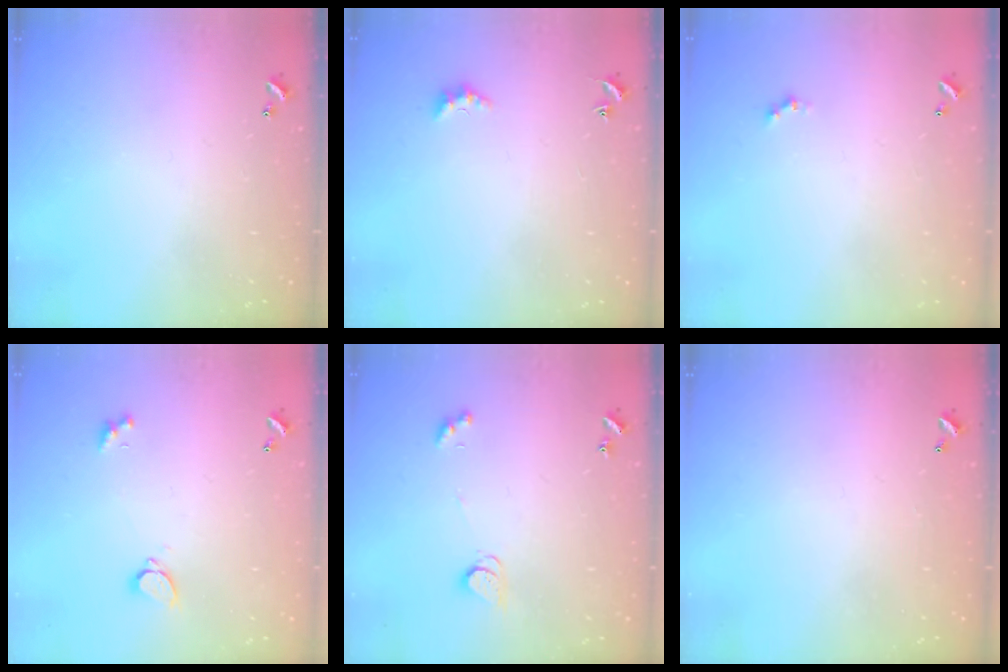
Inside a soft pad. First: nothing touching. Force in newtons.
{"total": 2.4, "press": 2.4, "slide": 0.6}
{"total": 0.0}
{"total": 2.1, "press": 1.8, "slide": 1.0}
{"total": 2.5, "press": 2.4, "slide": 0.3}
{"total": 2.8, "press": 2.8, "slide": 0.1}